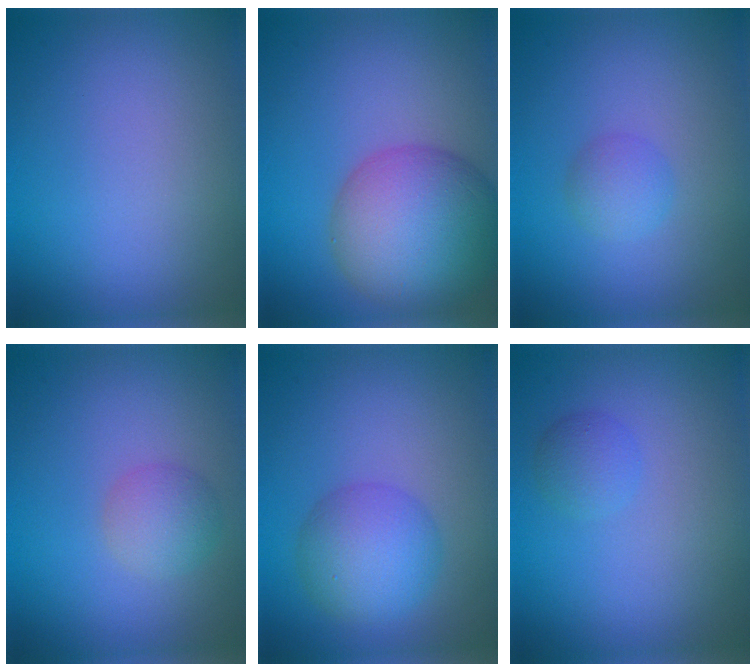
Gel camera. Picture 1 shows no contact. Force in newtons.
{"total": 10.0, "press": 10.0, "slide": 0.5}
{"total": 1.7, "press": 1.7, "slide": 0.1}
{"total": 2.3, "press": 2.3, "slide": 0.1}
{"total": 4.7, "press": 4.7, "slide": 0.1}
{"total": 1.5, "press": 1.5, "slide": 0.1}